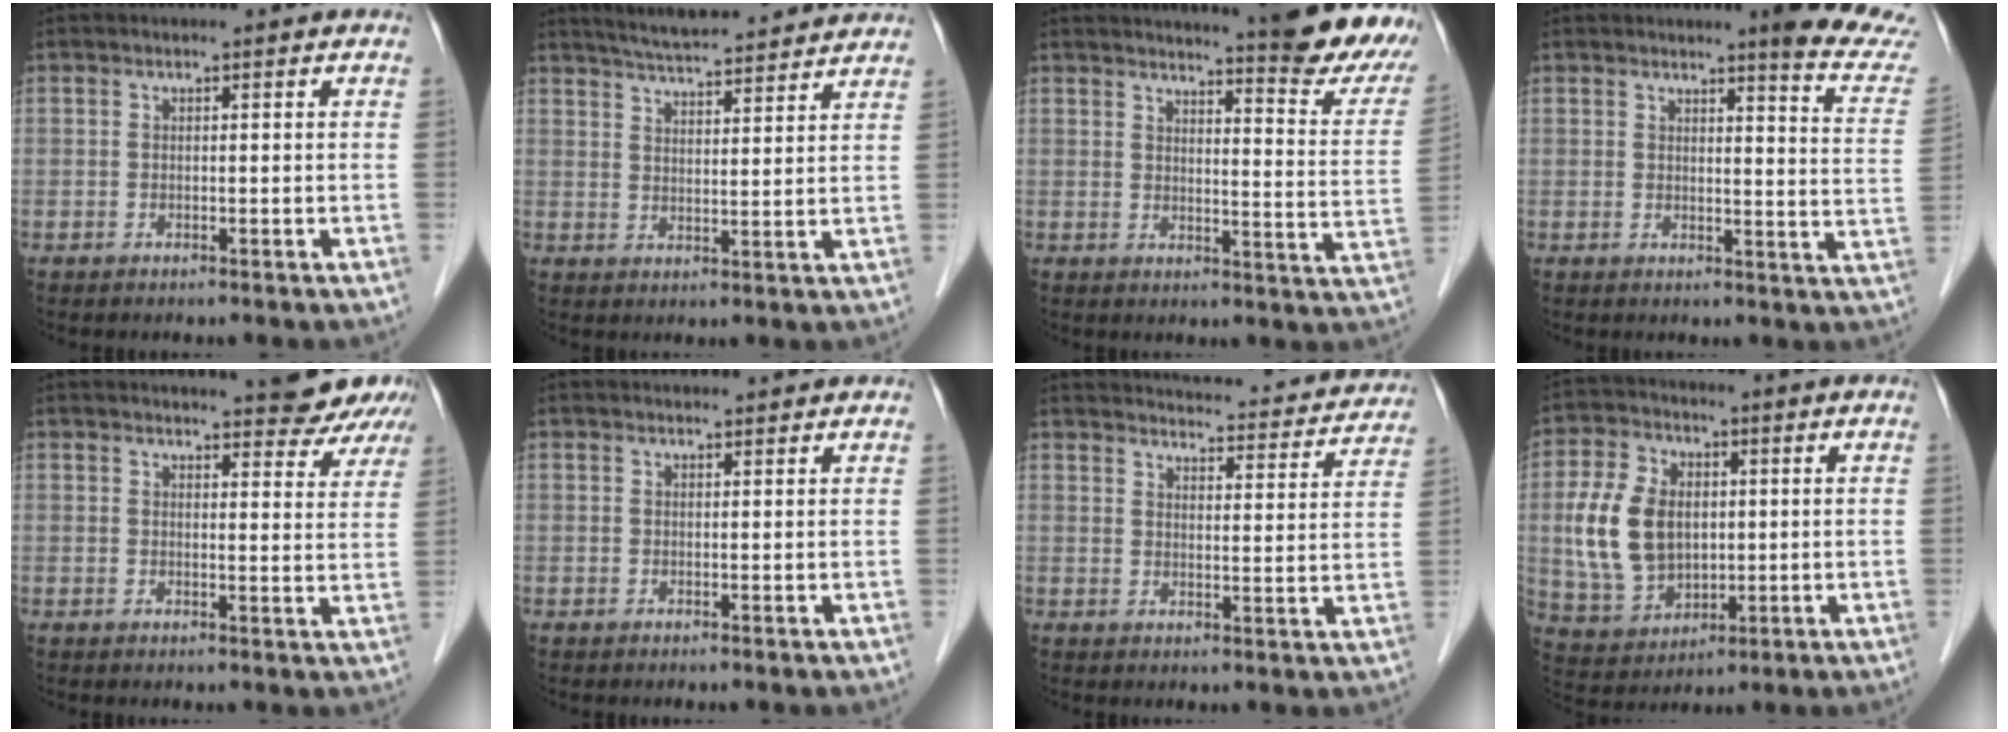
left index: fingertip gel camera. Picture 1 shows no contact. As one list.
[{"total": 12.9, "force": [12.0, 1.2, 4.8], "torque": [-0.081, 0.018, 0.169]}, {"total": 18.3, "force": [16.5, 0.1, 7.8], "torque": [-0.099, -0.101, 0.185]}, {"total": 10.7, "force": [9.8, -0.3, 4.4], "torque": [-0.037, -0.062, 0.087]}, {"total": 14.9, "force": [13.6, 3.1, 5.5], "torque": [-0.058, -0.004, 0.148]}, {"total": 2.2, "force": [2.2, 0.2, 0.2], "torque": [-0.002, 0.019, 0.035]}, {"total": 21.8, "force": [20.7, 4.1, 5.2], "torque": [-0.071, -0.024, 0.245]}, {"total": 11.6, "force": [0.6, 8.1, 8.2], "torque": [-0.194, 0.013, 0.024]}]